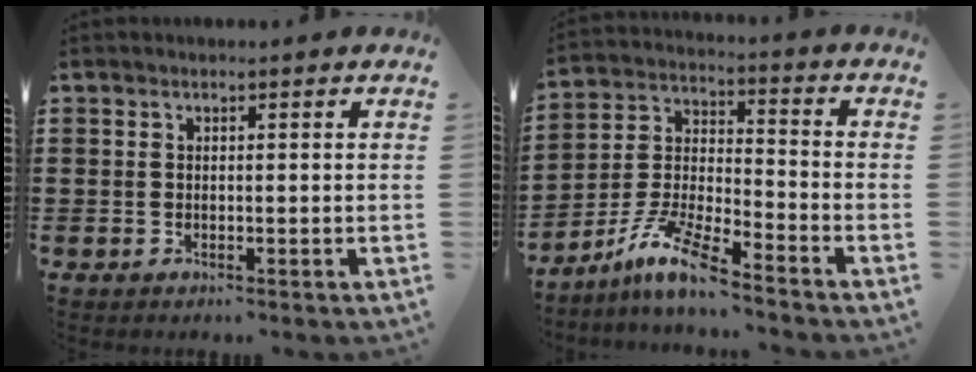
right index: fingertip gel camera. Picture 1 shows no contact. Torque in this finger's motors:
{"motor_torque": [-1.02, 1.12, 0.52, 0.15]}